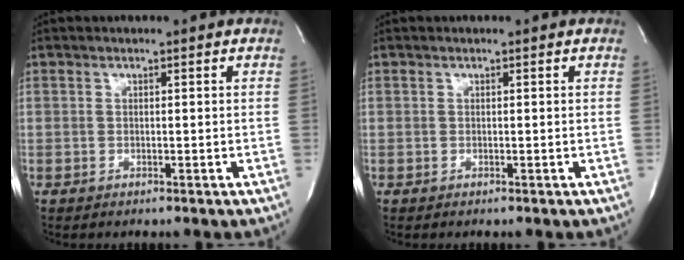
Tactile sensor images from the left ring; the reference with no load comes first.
{"total": 0.0}